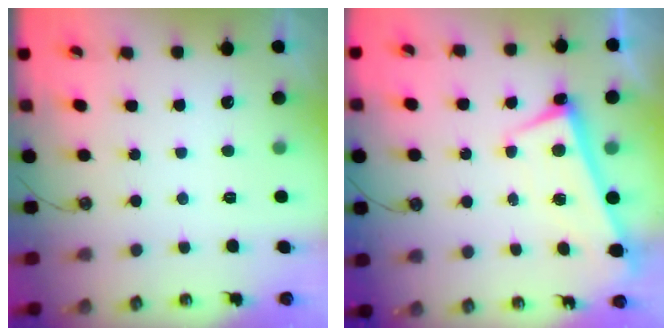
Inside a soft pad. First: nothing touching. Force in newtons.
{"total": 1.3, "press": 1.0, "slide": 0.9}